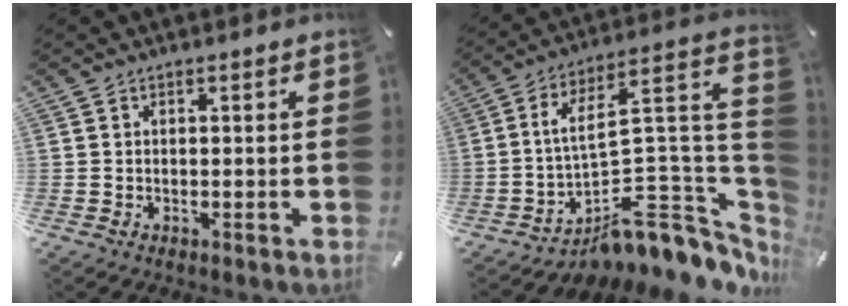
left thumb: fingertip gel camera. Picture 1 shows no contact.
{"total": 19.7, "force": [-5.4, 10.6, 15.6], "torque": [-0.192, -0.030, -0.076]}